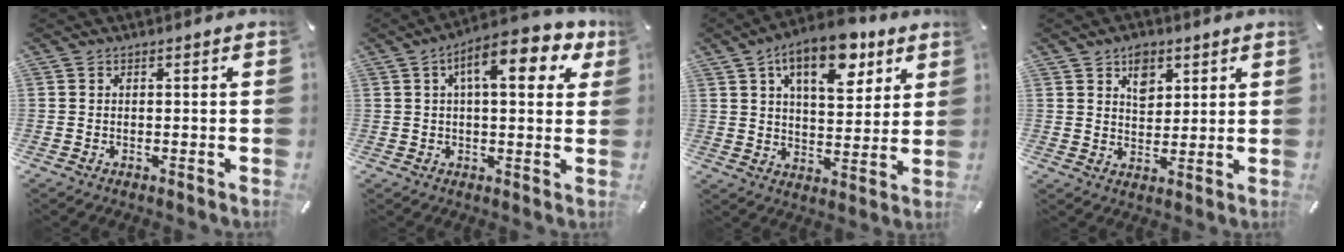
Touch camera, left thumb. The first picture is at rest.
{"total": 12.2, "force": [5.1, 4.8, 9.9], "torque": [-0.150, -0.008, 0.081]}
{"total": 14.5, "force": [8.2, 7.7, 9.2], "torque": [-0.127, -0.033, 0.139]}
{"total": 5.8, "force": [3.2, 4.2, 2.5], "torque": [-0.022, -0.013, 0.051]}